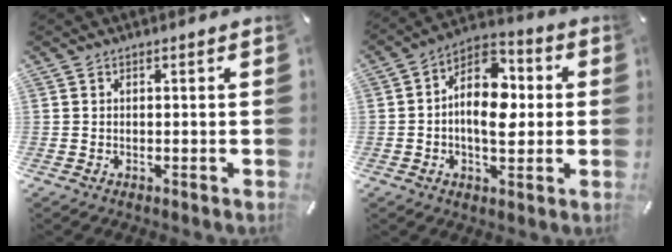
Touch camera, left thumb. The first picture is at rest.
{"total": 12.5, "force": [0.2, 8.2, 9.4], "torque": [-0.164, -0.010, 0.001]}